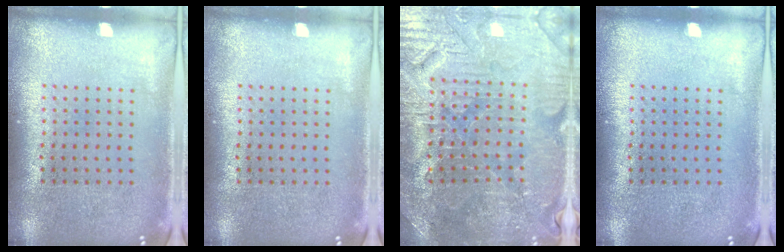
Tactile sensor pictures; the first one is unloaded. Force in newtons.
{"total": 0.0}
{"total": 3.6, "press": 3.6, "slide": 0.5}
{"total": 0.0}